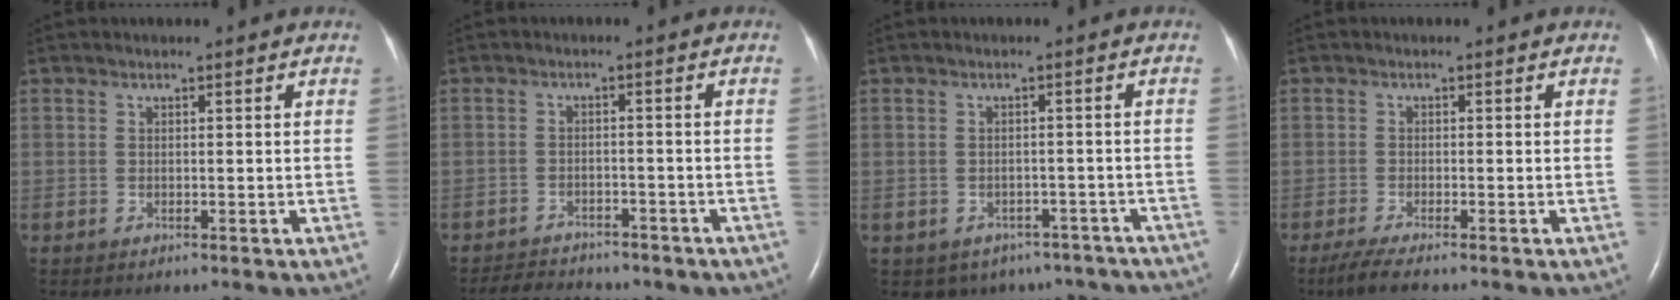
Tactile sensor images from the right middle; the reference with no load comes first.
{"total": 9.7, "force": [-8.1, 4.1, 3.6], "torque": [-0.071, 0.008, -0.100]}
{"total": 10.9, "force": [-8.5, 6.2, 2.5], "torque": [-0.032, 0.008, -0.085]}
{"total": 3.4, "force": [-2.6, -0.1, 2.1], "torque": [-0.050, -0.011, -0.050]}